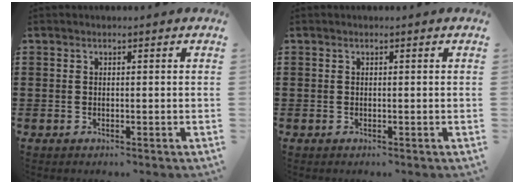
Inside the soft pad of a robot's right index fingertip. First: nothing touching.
{"total": 0.0}